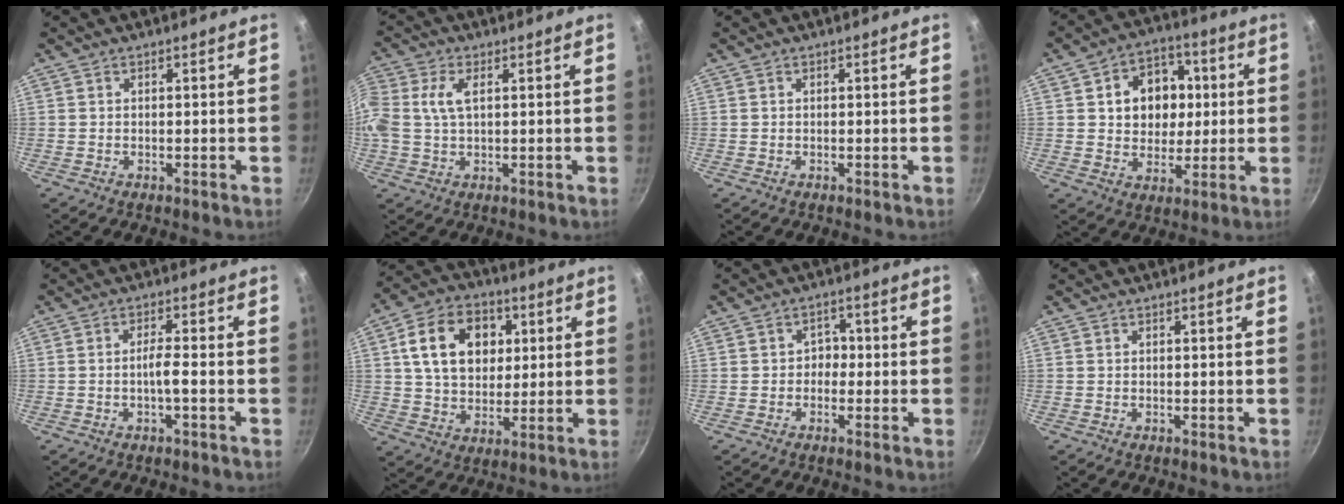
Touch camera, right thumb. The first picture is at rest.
{"total": 6.7, "force": [1.4, 4.0, 5.2], "torque": [-0.108, 0.012, 0.020]}
{"total": 0.0}
{"total": 12.9, "force": [2.1, 10.5, 7.3], "torque": [-0.066, 0.006, 0.032]}
{"total": 4.7, "force": [-1.7, 0.4, 4.3], "torque": [-0.088, 0.022, -0.034]}
{"total": 15.5, "force": [3.9, 11.4, 9.8], "torque": [-0.139, 0.005, 0.060]}
{"total": 2.8, "force": [-0.7, 2.4, 1.2], "torque": [0.010, 0.011, -0.015]}
{"total": 0.0}